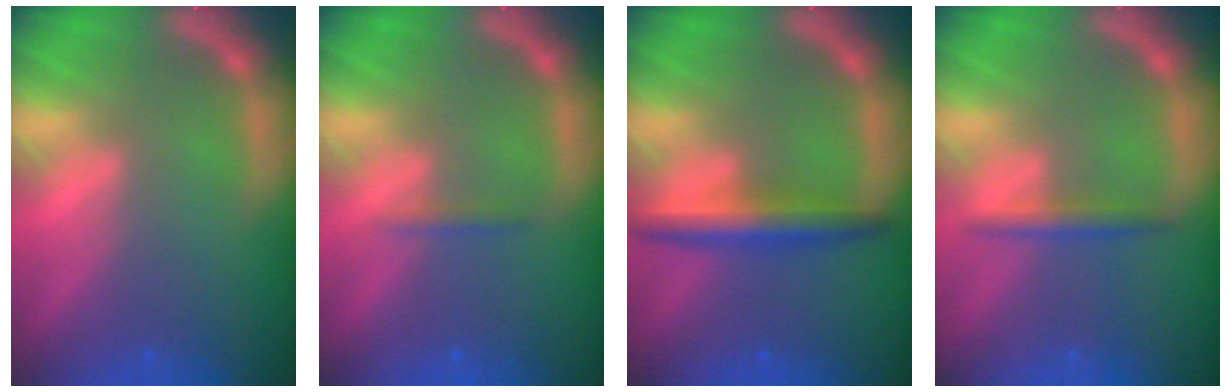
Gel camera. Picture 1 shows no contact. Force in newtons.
{"total": 0.9}
{"total": 3.9}
{"total": 1.9}